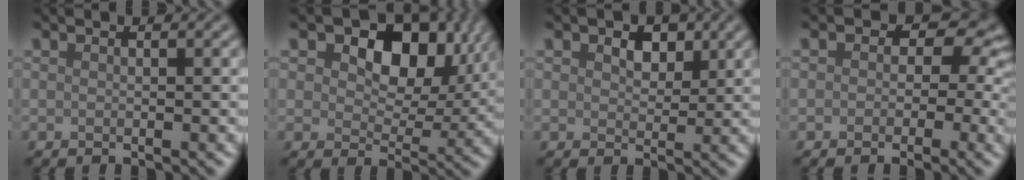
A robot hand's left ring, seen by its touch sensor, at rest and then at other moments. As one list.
[{"total": 9.5, "force": [3.7, 6.0, 6.4], "torque": [-0.102, -0.005, 0.055]}, {"total": 2.7, "force": [1.3, 1.7, 1.5], "torque": [-0.027, -0.001, 0.016]}, {"total": 3.9, "force": [0.3, 3.1, 2.4], "torque": [-0.008, 0.006, 0.000]}]